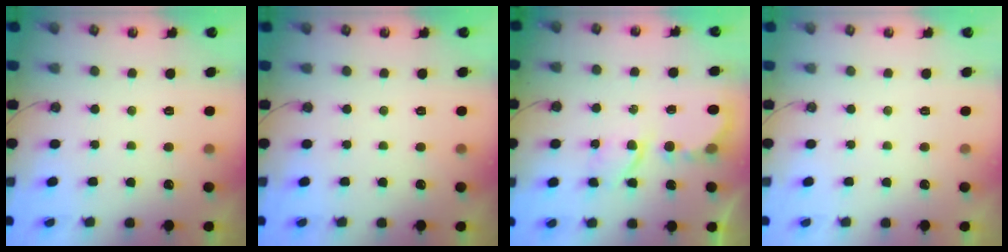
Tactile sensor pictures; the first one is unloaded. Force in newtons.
{"total": 0.0}
{"total": 6.0, "press": 6.0, "slide": 0.5}
{"total": 0.0}